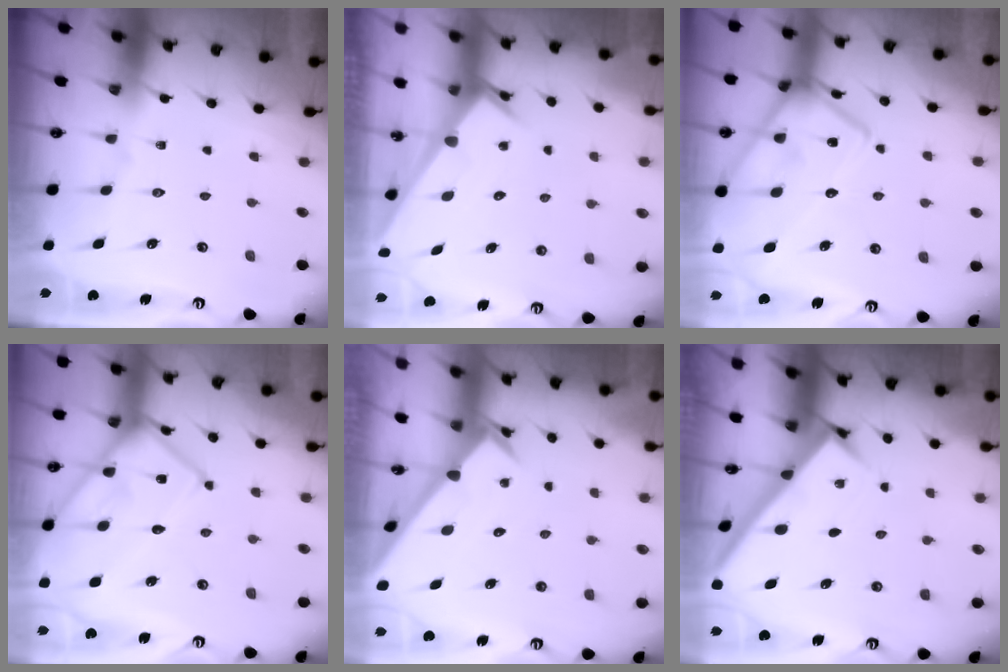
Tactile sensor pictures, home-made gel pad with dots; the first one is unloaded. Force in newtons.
{"total": 2.4, "press": 2.4, "slide": 0.1}
{"total": 19.2, "press": 19.2, "slide": 1.2}
{"total": 15.7, "press": 15.6, "slide": 1.3}
{"total": 2.5, "press": 2.5, "slide": 0.2}
{"total": 2.5, "press": 2.5, "slide": 0.3}